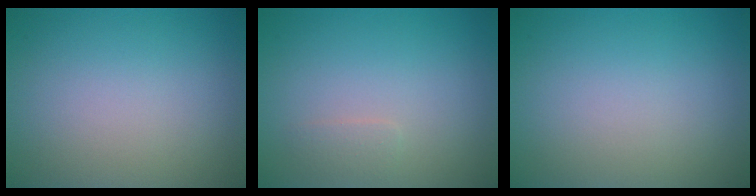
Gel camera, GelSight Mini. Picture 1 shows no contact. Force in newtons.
{"total": 0.8, "press": 0.8, "slide": 0.0}
{"total": 0.0}